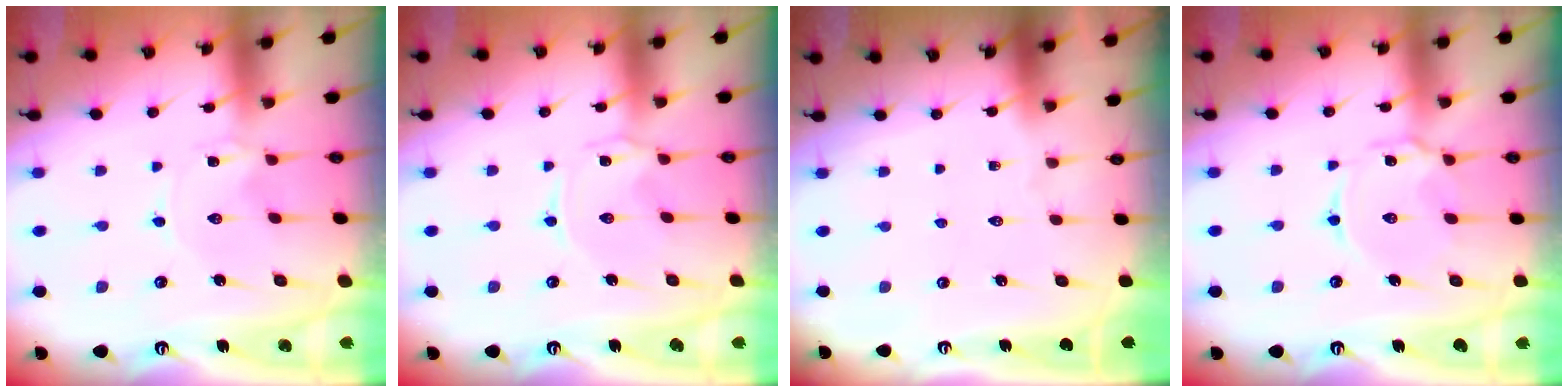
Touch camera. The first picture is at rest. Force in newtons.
{"total": 0.6, "press": 0.6, "slide": 0.0}
{"total": 0.0}
{"total": 4.9, "press": 4.9, "slide": 0.4}